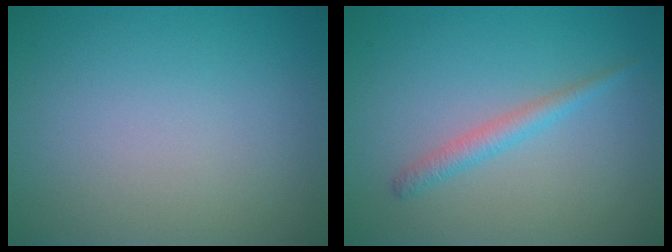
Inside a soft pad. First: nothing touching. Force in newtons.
{"total": 1.7, "press": 1.7, "slide": 0.1}